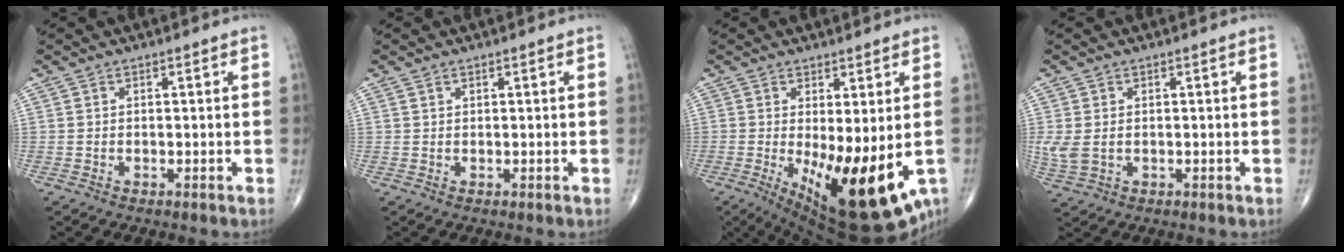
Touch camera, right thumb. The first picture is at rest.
{"total": 0.5, "force": [0.4, 0.3, 0.2], "torque": [-0.003, -0.001, 0.007]}
{"total": 18.2, "force": [-4.2, 6.4, 16.6], "torque": [-0.217, -0.034, -0.038]}
{"total": 4.2, "force": [0.0, 2.9, 3.0], "torque": [-0.082, -0.001, 0.007]}